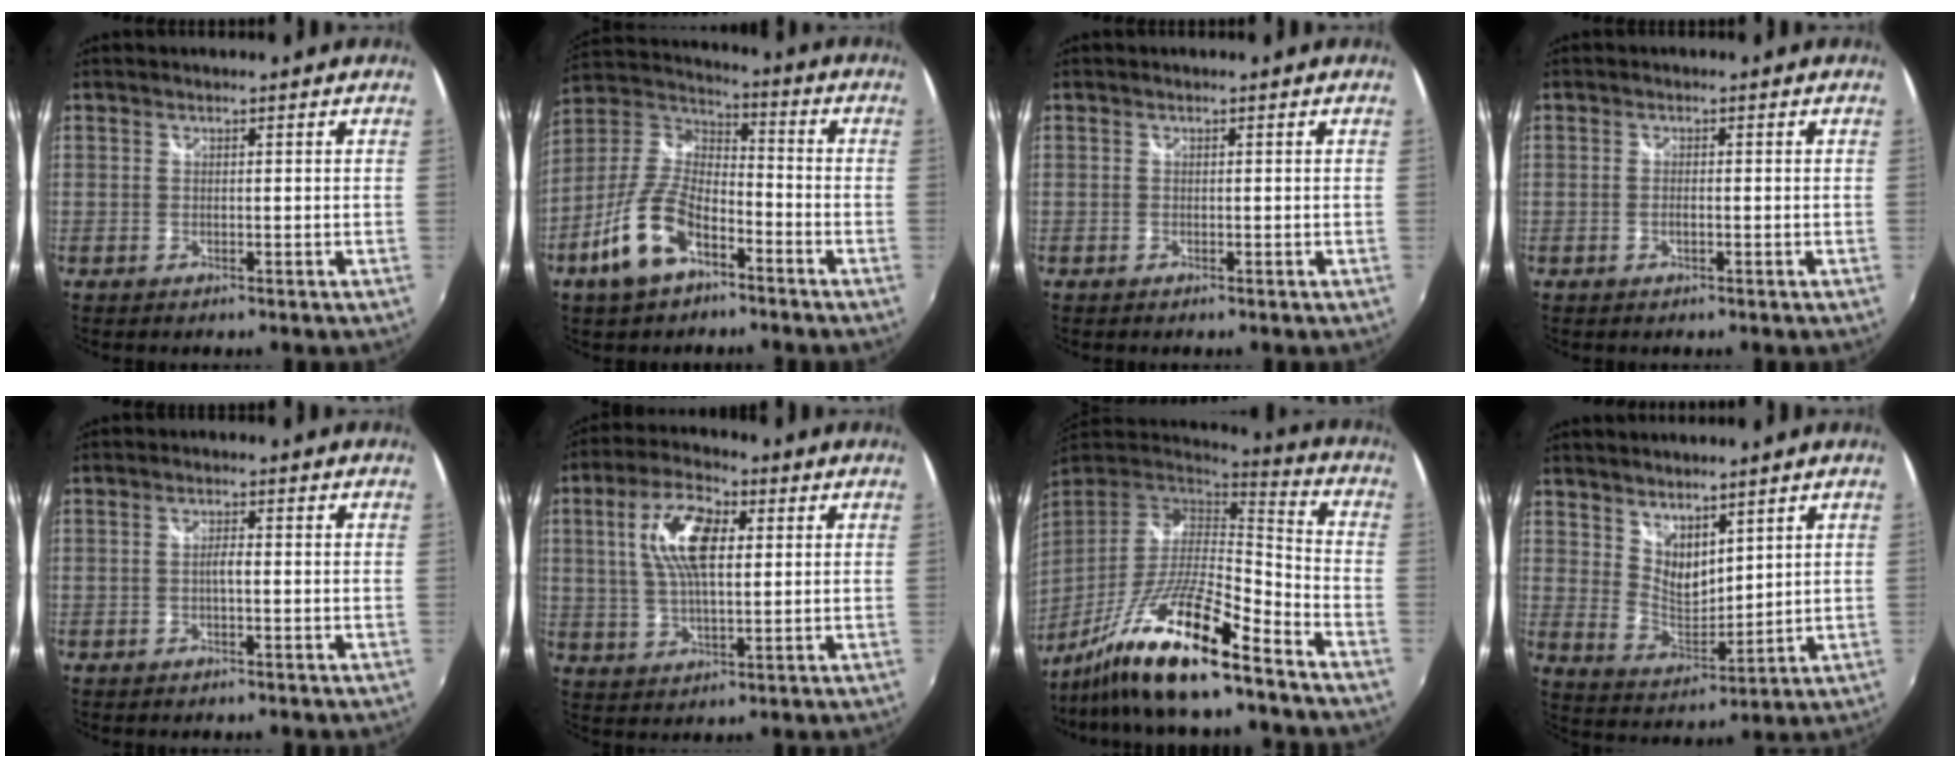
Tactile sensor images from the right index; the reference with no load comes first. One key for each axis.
{"total": 14.2, "fx": -7.4, "fy": 6.9, "fz": 10.0, "tx": -0.215, "ty": -0.002, "tz": -0.138}
{"total": 0.0}
{"total": 1.0, "fx": -0.4, "fy": 0.3, "fz": 0.8, "tx": -0.018, "ty": -0.001, "tz": -0.007}
{"total": 1.5, "fx": -0.5, "fy": 0.2, "fz": 1.4, "tx": -0.026, "ty": 0.004, "tz": -0.011}
{"total": 11.3, "fx": 2.8, "fy": 4.9, "fz": 9.8, "tx": -0.190, "ty": 0.017, "tz": 0.051}
{"total": 19.9, "fx": -13.6, "fy": 2.9, "fz": 14.3, "tx": -0.276, "ty": -0.020, "tz": -0.252}
{"total": 7.4, "fx": 5.4, "fy": 3.6, "fz": 3.5, "tx": -0.054, "ty": -0.004, "tz": 0.107}